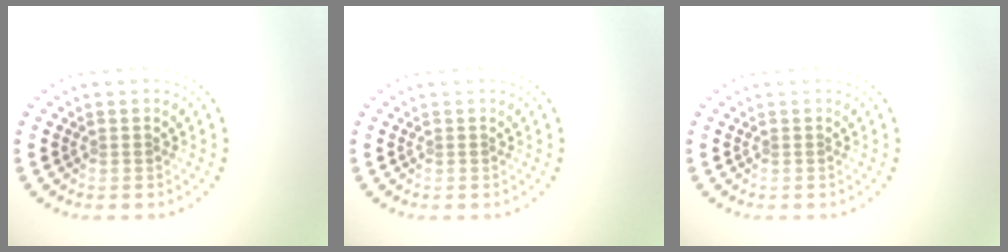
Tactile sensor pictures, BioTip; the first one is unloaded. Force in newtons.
{"total": 0.0}
{"total": 0.0}